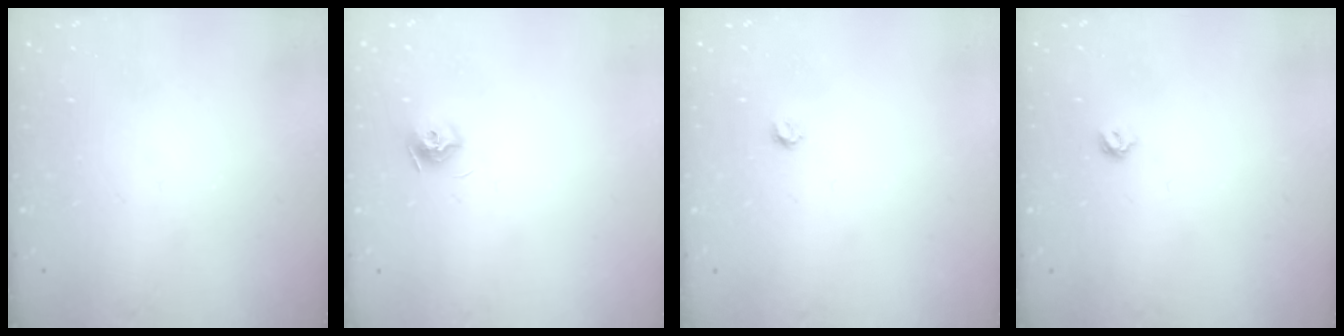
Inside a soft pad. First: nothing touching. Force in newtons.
{"total": 7.8, "press": 7.8, "slide": 0.2}
{"total": 3.2, "press": 3.2, "slide": 0.3}
{"total": 4.8, "press": 4.8, "slide": 0.8}